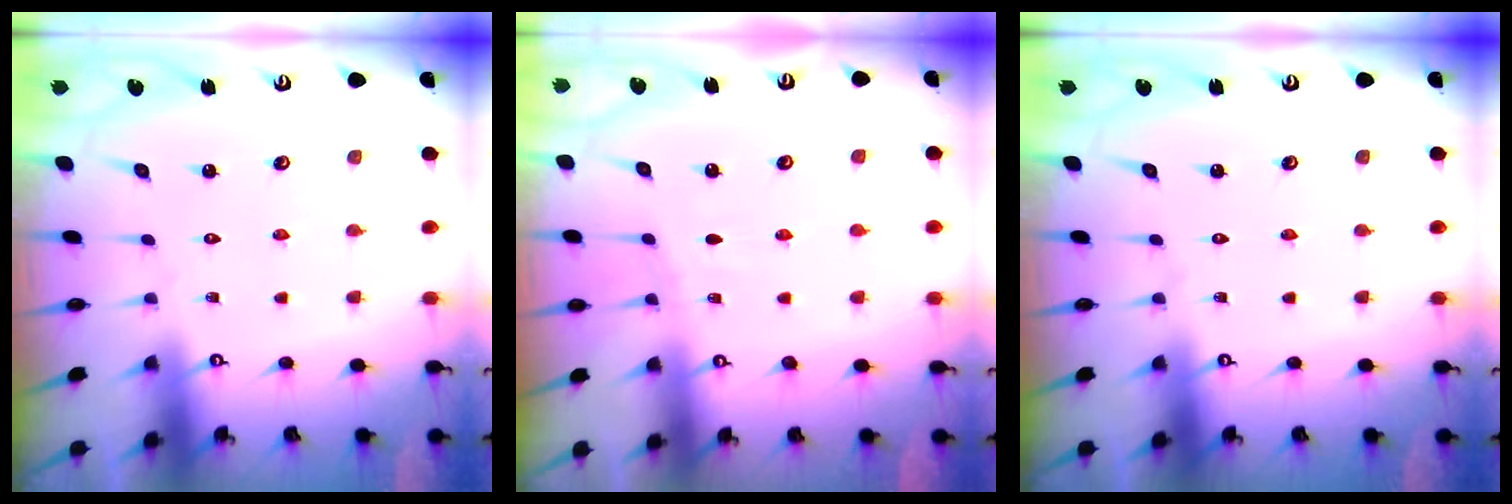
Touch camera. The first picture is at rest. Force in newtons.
{"total": 2.7, "press": 2.6, "slide": 0.4}
{"total": 0.0}